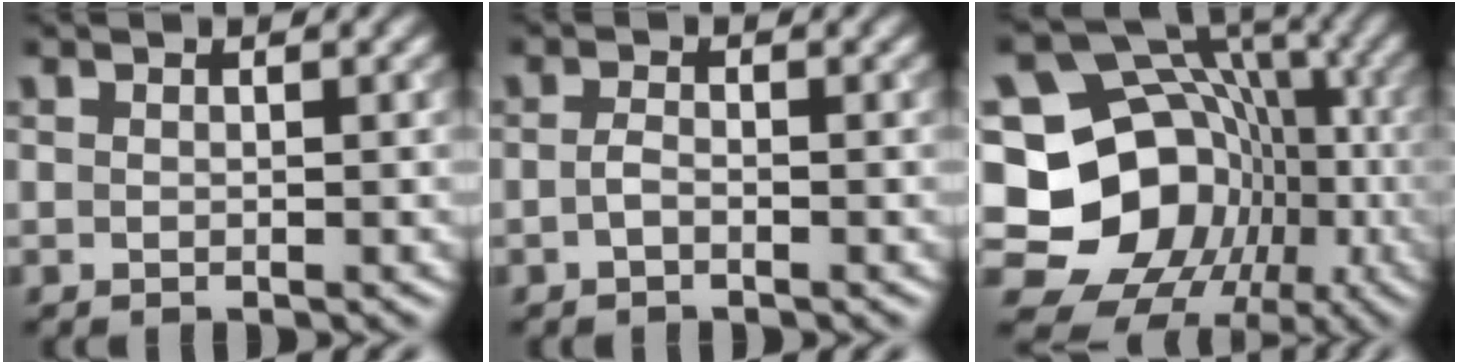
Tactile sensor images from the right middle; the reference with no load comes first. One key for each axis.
{"total": 1.0, "fx": -0.5, "fy": 0.3, "fz": 0.8, "tx": -0.019, "ty": 0.000, "tz": -0.011}
{"total": 18.5, "fx": -4.6, "fy": 15.9, "fz": 8.3, "tx": -0.142, "ty": 0.006, "tz": -0.095}